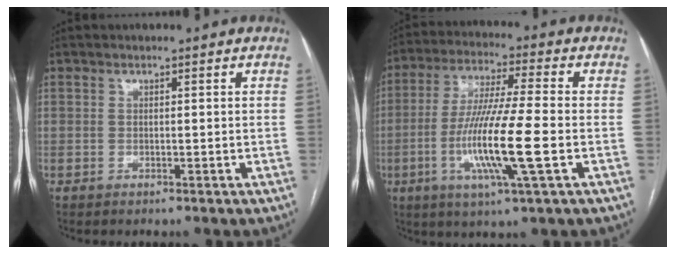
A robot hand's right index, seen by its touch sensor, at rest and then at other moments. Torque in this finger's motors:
{"motor_torque": [1.81, -0.33, 0.49, 0.13]}